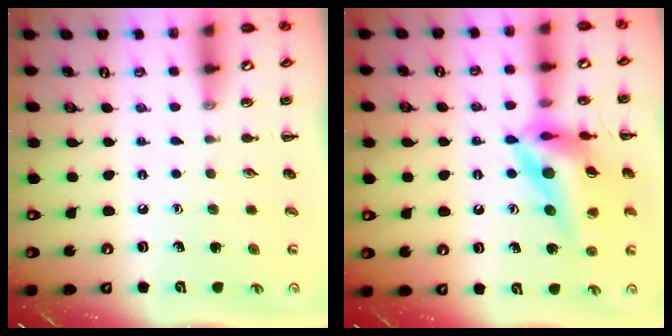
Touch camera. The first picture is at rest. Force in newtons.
{"total": 16.8, "press": 16.2, "slide": 4.4}